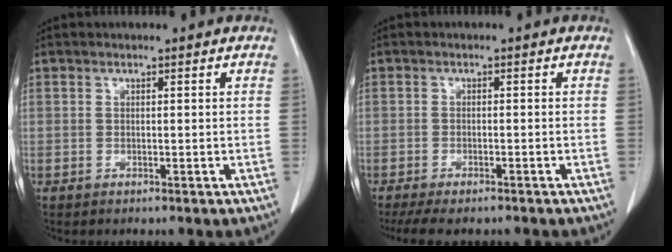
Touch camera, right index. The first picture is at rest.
{"total": 8.6, "force": [-6.9, 2.7, 4.3], "torque": [-0.069, -0.004, -0.103]}